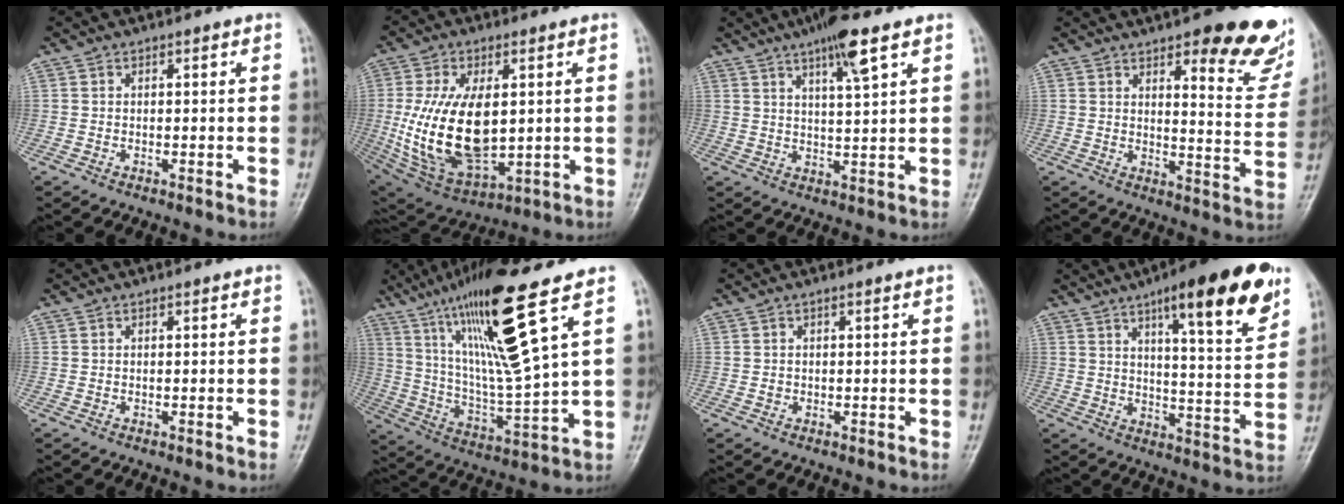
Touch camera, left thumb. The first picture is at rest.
{"total": 19.6, "force": [0.7, 10.3, 16.7], "torque": [-0.317, -0.017, 0.033]}
{"total": 8.2, "force": [4.9, 1.0, 6.5], "torque": [-0.111, -0.019, 0.083]}
{"total": 18.3, "force": [11.4, 5.7, 13.1], "torque": [-0.118, -0.067, 0.136]}
{"total": 0.0}
{"total": 20.1, "force": [10.5, 1.7, 17.0], "torque": [-0.304, -0.052, 0.192]}
{"total": 0.7, "force": [0.1, 0.4, 0.5], "torque": [-0.010, 0.006, 0.006]}
{"total": 18.3, "force": [10.6, 4.1, 14.3], "torque": [-0.172, -0.047, 0.153]}